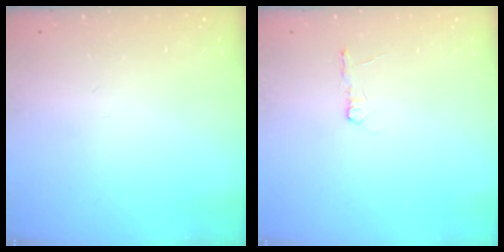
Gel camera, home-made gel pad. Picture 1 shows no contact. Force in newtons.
{"total": 2.7, "press": 2.7, "slide": 0.4}